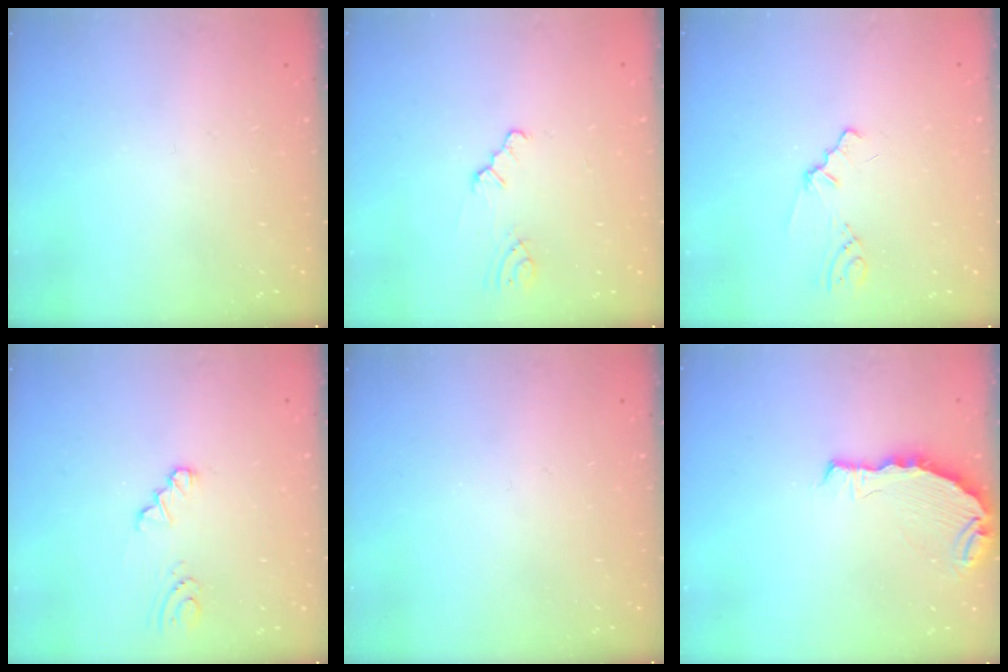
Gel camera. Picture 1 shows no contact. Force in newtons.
{"total": 1.0, "press": 1.0, "slide": 0.2}
{"total": 0.7, "press": 0.7, "slide": 0.3}
{"total": 1.0, "press": 1.0, "slide": 0.2}
{"total": 0.0}
{"total": 7.3, "press": 6.4, "slide": 3.5}